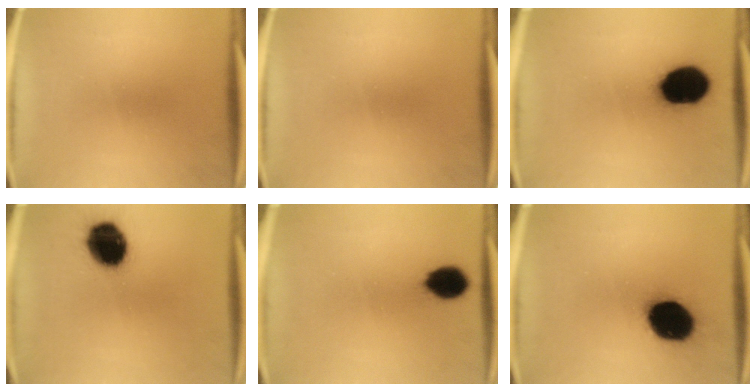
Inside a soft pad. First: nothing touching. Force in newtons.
{"total": 0.0}
{"total": 16.9}
{"total": 16.6}
{"total": 8.9}
{"total": 18.7}